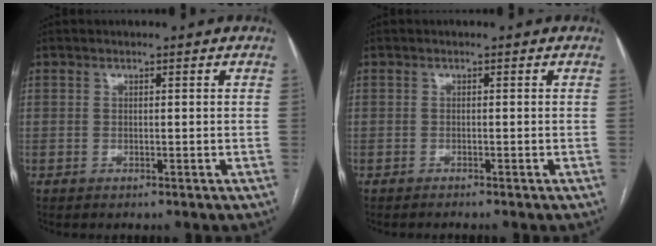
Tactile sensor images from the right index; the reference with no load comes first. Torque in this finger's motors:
{"motor_torque": [-0.21, -0.16, -0.03, 0.01]}